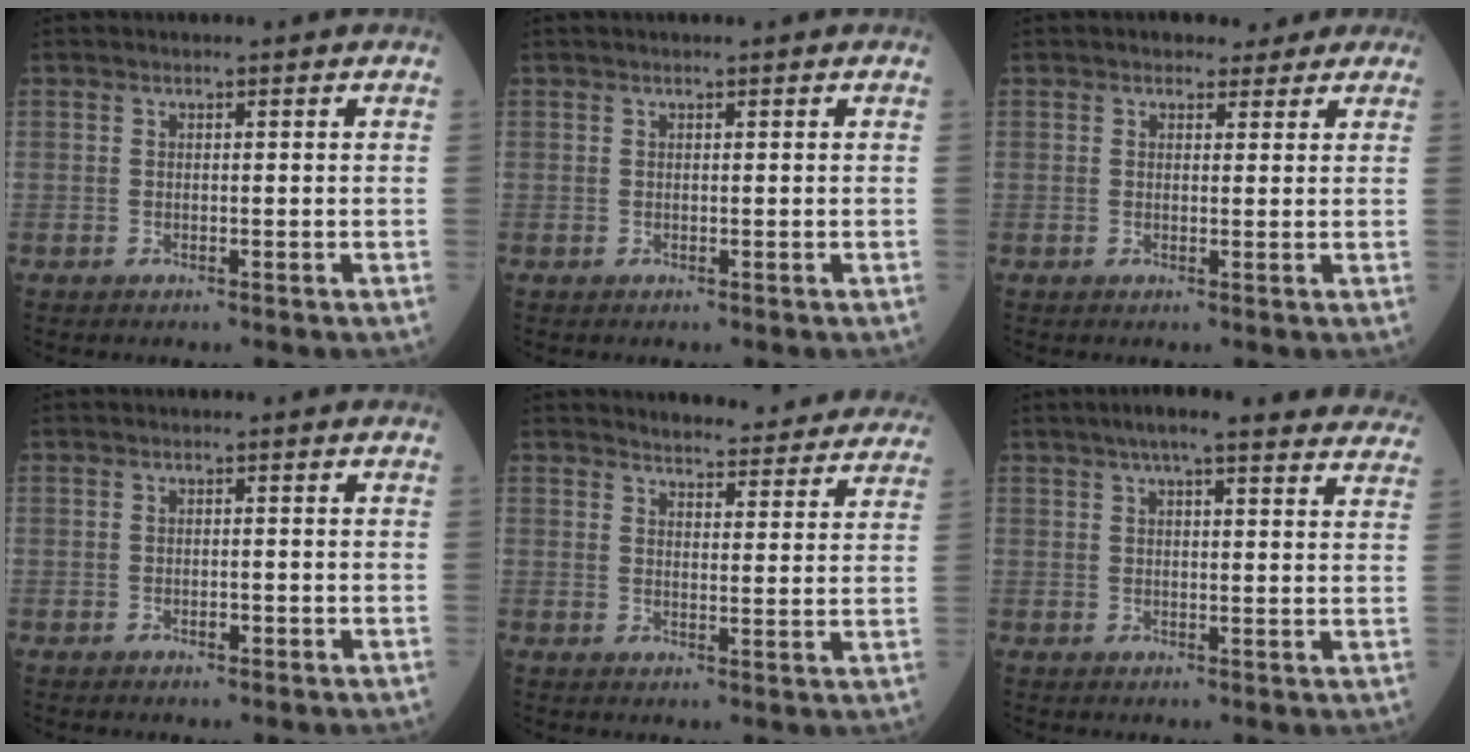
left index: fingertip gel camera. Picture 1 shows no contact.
{"total": 0.5, "force": [0.4, -0.1, 0.2], "torque": [-0.004, 0.012, 0.011]}
{"total": 3.0, "force": [2.3, 1.9, 0.4], "torque": [0.002, 0.009, 0.023]}
{"total": 1.0, "force": [-0.5, 0.4, 0.7], "torque": [-0.013, 0.001, -0.006]}
{"total": 16.0, "force": [15.5, 2.8, 3.2], "torque": [-0.018, -0.031, 0.164]}
{"total": 19.5, "force": [17.2, 2.7, 8.9], "torque": [-0.112, 0.025, 0.200]}